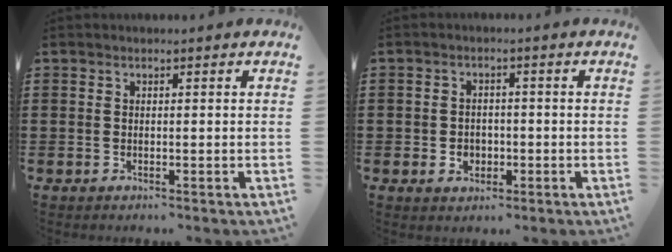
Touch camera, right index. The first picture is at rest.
{"total": 2.6, "force": [-0.7, 2.3, 1.1], "torque": [-0.028, 0.004, -0.017]}